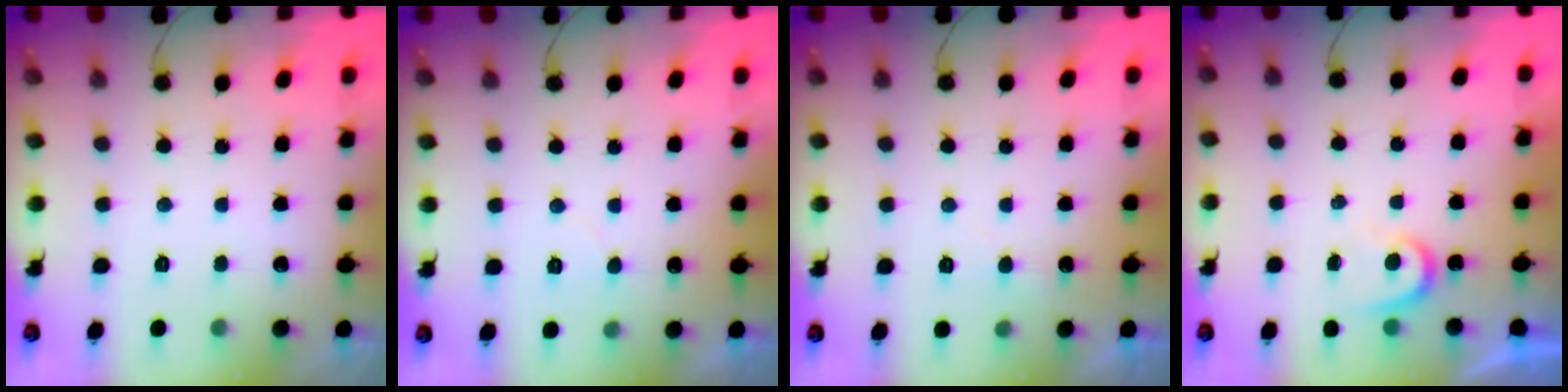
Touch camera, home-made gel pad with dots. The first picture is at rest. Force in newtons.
{"total": 3.8, "press": 3.8, "slide": 0.2}
{"total": 3.5, "press": 3.5, "slide": 0.4}
{"total": 4.2, "press": 4.2, "slide": 0.3}